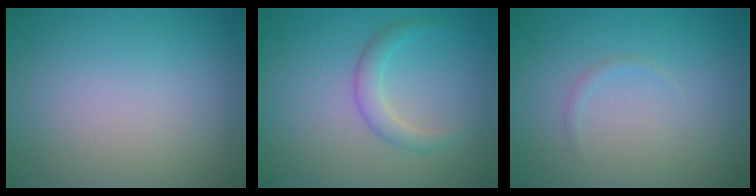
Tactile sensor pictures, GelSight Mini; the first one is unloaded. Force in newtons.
{"total": 2.0, "press": 2.0, "slide": 0.0}
{"total": 0.5, "press": 0.5, "slide": 0.0}